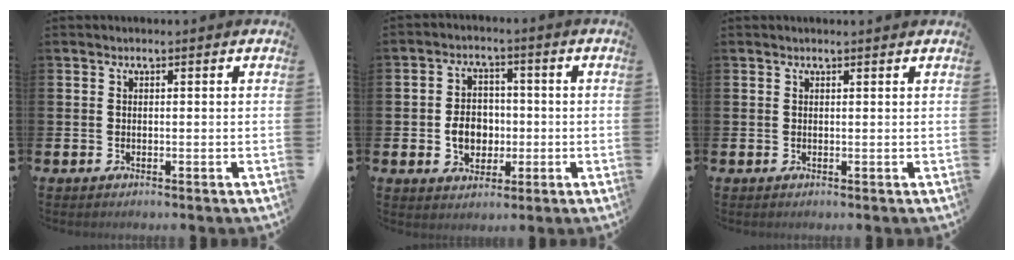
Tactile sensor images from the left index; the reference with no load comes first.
{"total": 5.3, "force": [-0.7, 4.3, 2.9], "torque": [-0.036, 0.001, -0.023]}
{"total": 0.5, "force": [0.5, 0.0, 0.1], "torque": [0.013, -0.006, 0.006]}